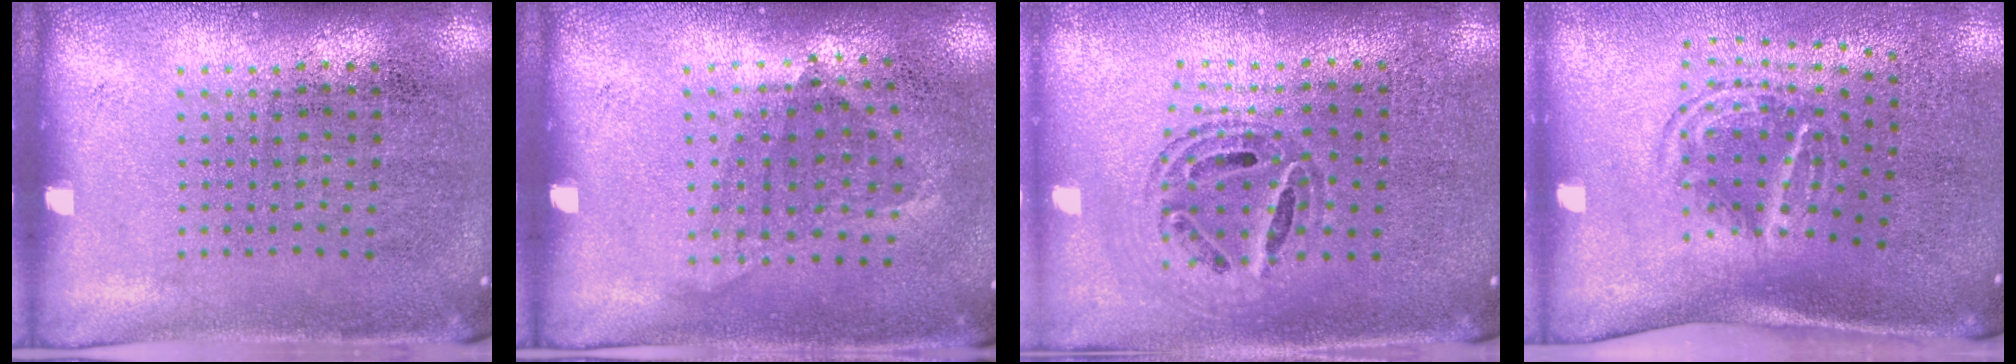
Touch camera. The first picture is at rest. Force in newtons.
{"total": 1.0, "press": 0.8, "slide": 0.6}
{"total": 0.9, "press": 0.9, "slide": 0.1}
{"total": 1.8, "press": 1.2, "slide": 1.3}